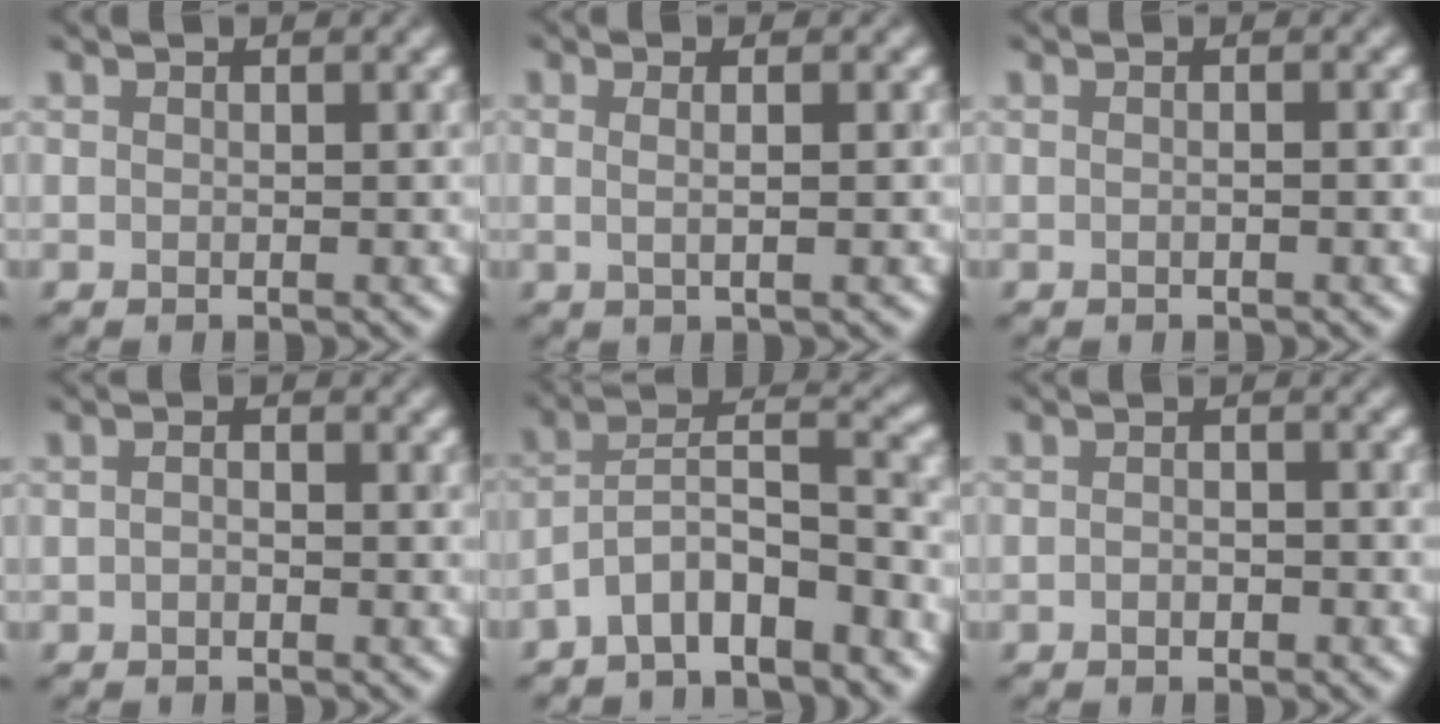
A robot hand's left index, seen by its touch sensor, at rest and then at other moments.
{"total": 2.6, "force": [0.7, 1.2, 2.2], "torque": [-0.019, 0.005, -0.009]}
{"total": 0.7, "force": [-0.2, 0.4, 0.5], "torque": [0.005, -0.014, -0.012]}
{"total": 0.6, "force": [-0.6, 0.1, 0.1], "torque": [-0.005, -0.004, -0.007]}
{"total": 7.1, "force": [-5.3, 2.0, 4.4], "torque": [-0.069, 0.012, -0.092]}
{"total": 1.2, "force": [-1.0, 0.4, 0.4], "torque": [-0.009, -0.002, -0.013]}